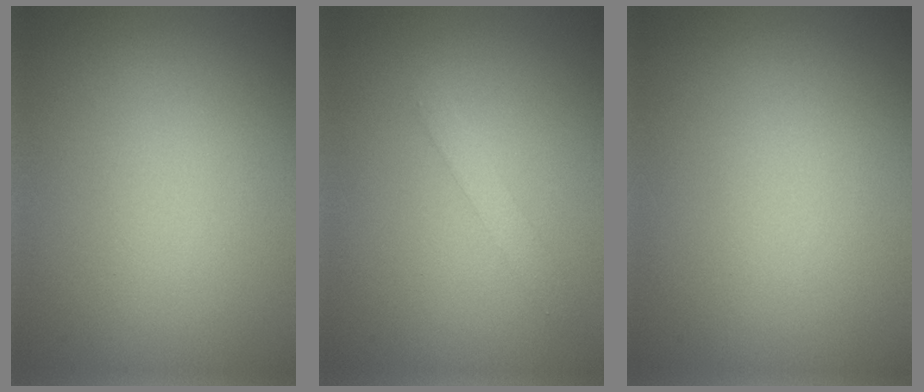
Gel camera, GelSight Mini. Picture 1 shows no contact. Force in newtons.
{"total": 1.4, "press": 1.4, "slide": 0.0}
{"total": 0.0}